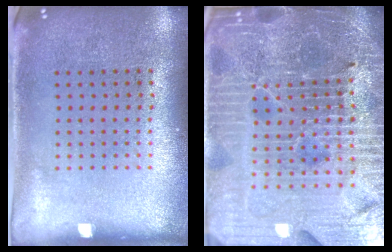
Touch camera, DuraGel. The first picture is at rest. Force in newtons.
{"total": 6.5, "press": 5.8, "slide": 3.0}